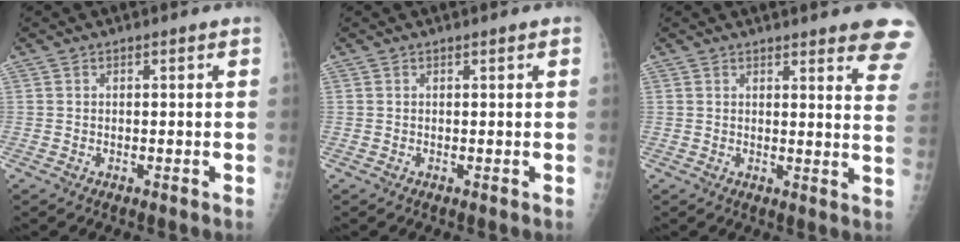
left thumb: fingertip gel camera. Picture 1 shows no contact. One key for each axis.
{"total": 0.7, "fx": 0.3, "fy": 0.0, "fz": 0.6, "tx": -0.011, "ty": 0.001, "tz": 0.003}
{"total": 12.4, "fx": 9.6, "fy": 2.2, "fz": 7.5, "tx": -0.059, "ty": -0.044, "tz": 0.091}